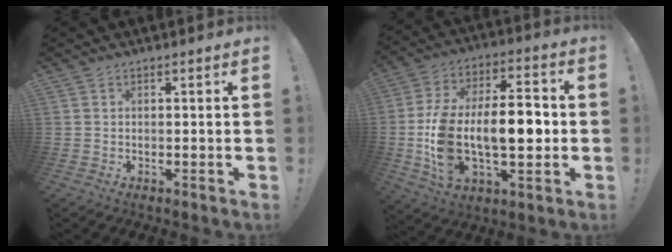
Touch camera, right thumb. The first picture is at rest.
{"total": 19.9, "force": [-3.0, 10.2, 16.7], "torque": [-0.302, 0.011, -0.046]}